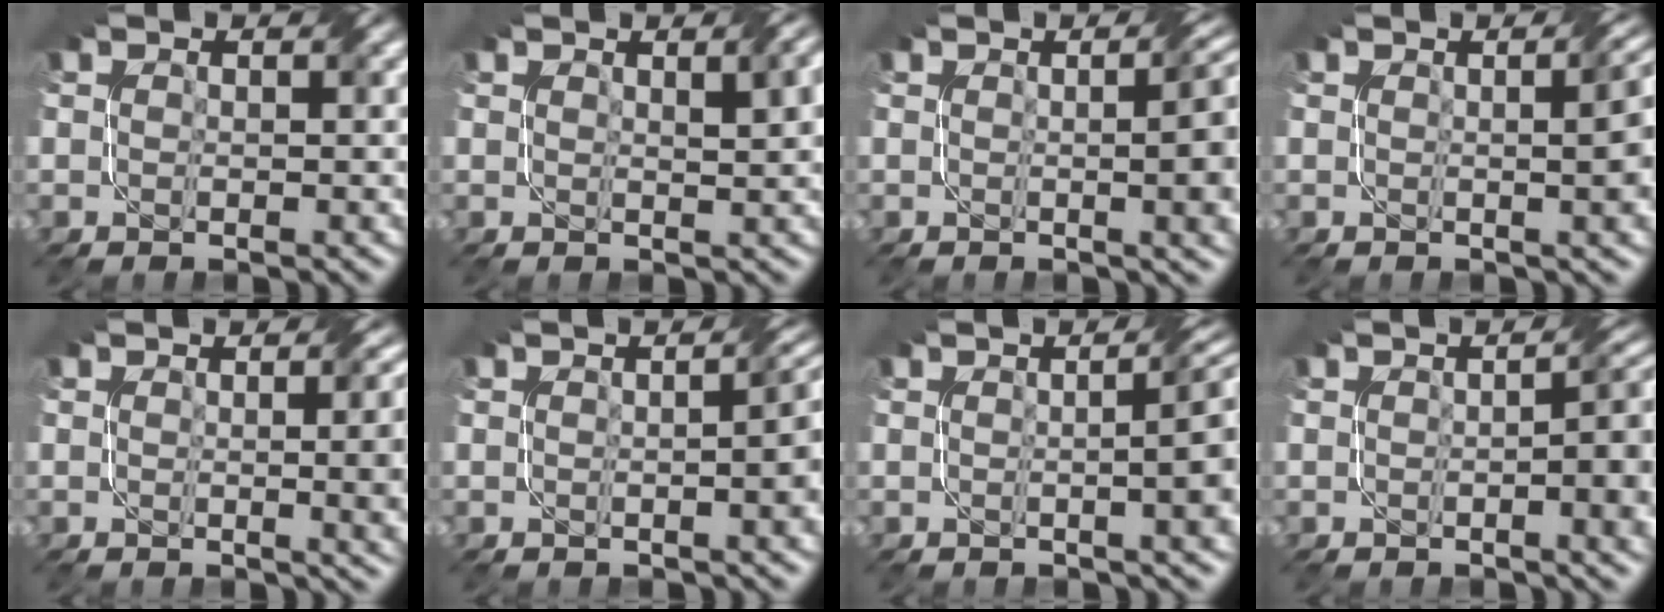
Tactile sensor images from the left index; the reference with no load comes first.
{"total": 3.3, "force": [1.6, 1.0, 2.7], "torque": [-0.026, 0.007, 0.025]}
{"total": 9.8, "force": [0.4, 4.2, 8.9], "torque": [-0.047, 0.019, -0.002]}
{"total": 7.6, "force": [0.4, 3.2, 6.9], "torque": [-0.030, 0.023, 0.000]}
{"total": 7.3, "force": [0.3, 3.0, 6.6], "torque": [-0.033, 0.008, 0.007]}
{"total": 6.1, "force": [-0.2, 2.3, 5.6], "torque": [-0.030, 0.015, -0.003]}
{"total": 8.3, "force": [0.4, 3.0, 7.7], "torque": [-0.044, 0.026, -0.008]}
{"total": 7.2, "force": [-0.4, 2.4, 6.8], "torque": [-0.055, 0.008, -0.004]}